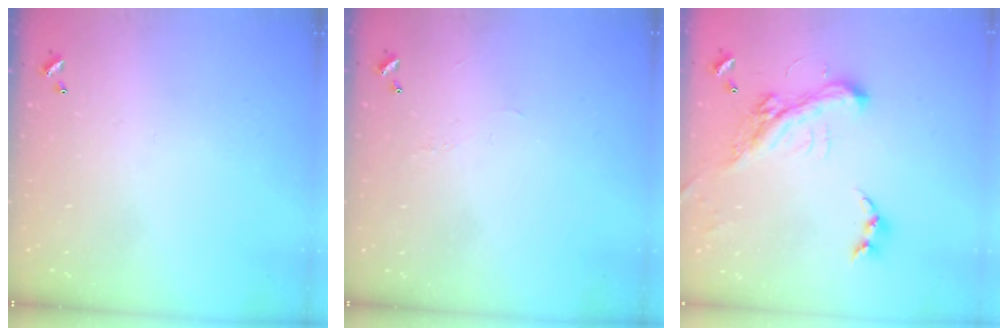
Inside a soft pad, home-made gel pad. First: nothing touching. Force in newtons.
{"total": 0.9, "press": 0.7, "slide": 0.6}
{"total": 5.5, "press": 5.3, "slide": 1.5}